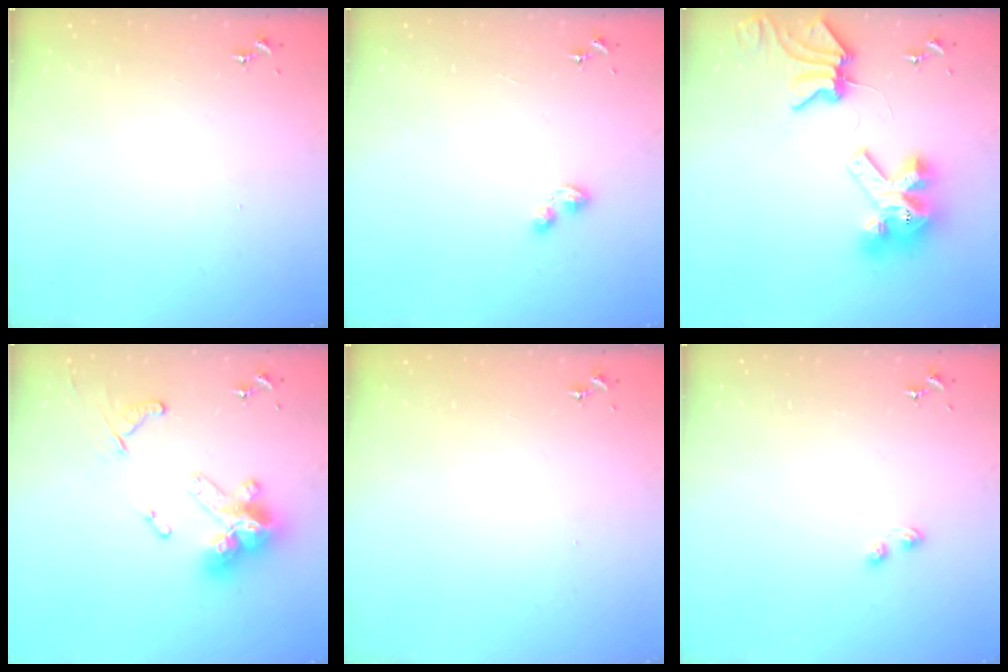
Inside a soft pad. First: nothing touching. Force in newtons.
{"total": 2.8, "press": 2.8, "slide": 0.5}
{"total": 12.5, "press": 12.4, "slide": 1.6}
{"total": 18.5, "press": 18.4, "slide": 1.7}
{"total": 0.0}
{"total": 2.3, "press": 2.2, "slide": 0.5}